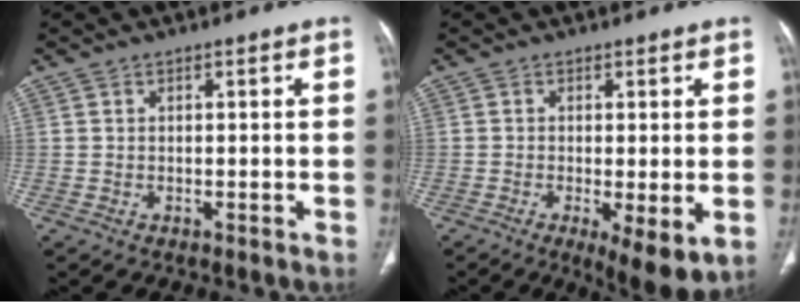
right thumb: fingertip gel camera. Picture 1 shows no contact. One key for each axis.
{"total": 7.7, "fx": -2.0, "fy": 2.3, "fz": 7.1, "tx": -0.111, "ty": -0.023, "tz": -0.030}